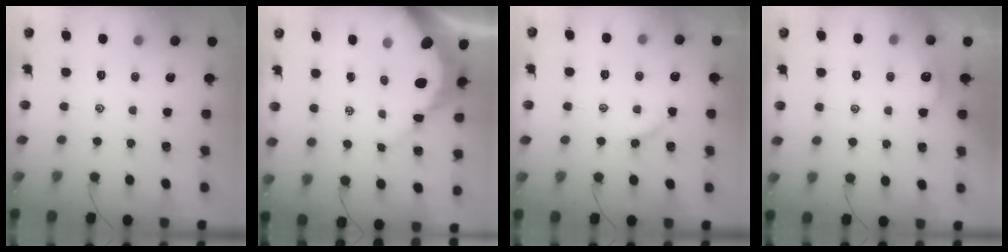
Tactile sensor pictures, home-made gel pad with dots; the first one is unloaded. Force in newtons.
{"total": 10.3, "press": 10.3, "slide": 0.9}
{"total": 2.7, "press": 2.6, "slide": 0.5}
{"total": 2.1, "press": 2.0, "slide": 0.3}